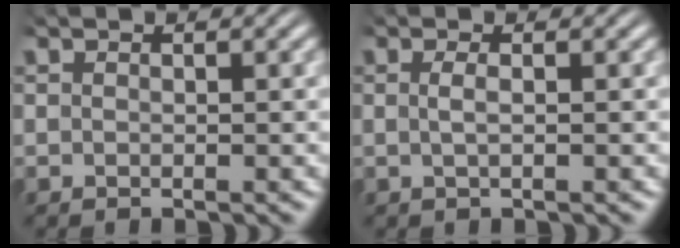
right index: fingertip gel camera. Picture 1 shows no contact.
{"total": 1.0, "force": [-0.2, -0.3, 1.0], "torque": [-0.026, -0.008, 0.001]}